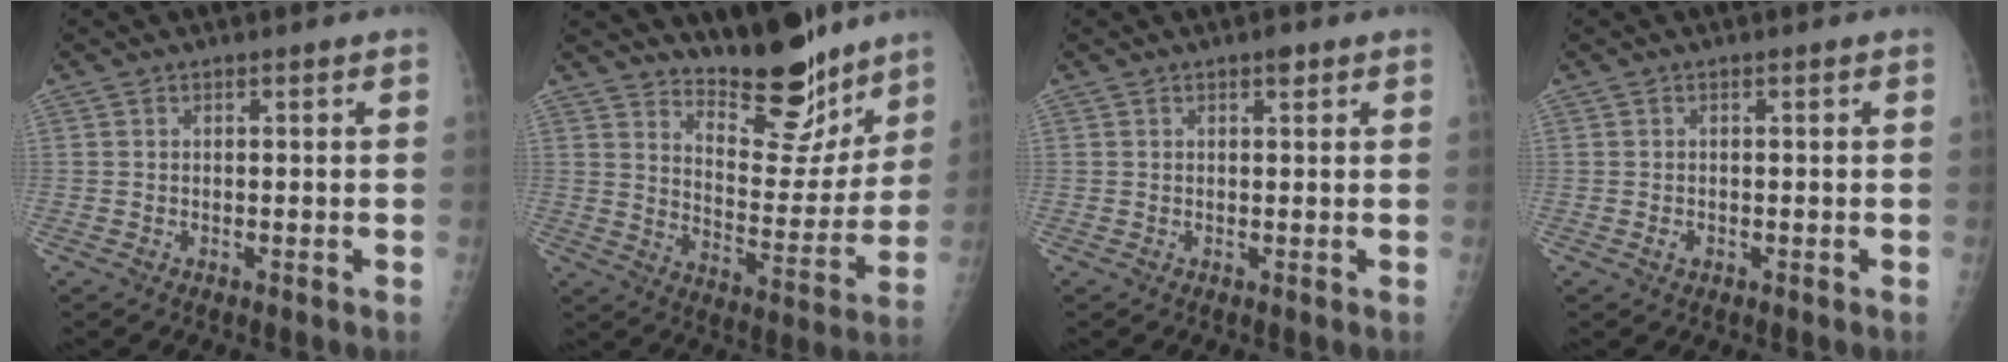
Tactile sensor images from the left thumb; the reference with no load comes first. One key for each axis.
{"total": 15.7, "fx": 13.1, "fy": 5.2, "fz": 6.9, "tx": -0.050, "ty": -0.109, "tz": 0.206}
{"total": 1.4, "fx": 0.8, "fy": 0.5, "fz": 0.9, "tx": -0.007, "ty": -0.001, "tz": 0.010}
{"total": 1.0, "fx": -0.3, "fy": 0.7, "fz": 0.6, "tx": -0.007, "ty": 0.000, "tz": -0.005}